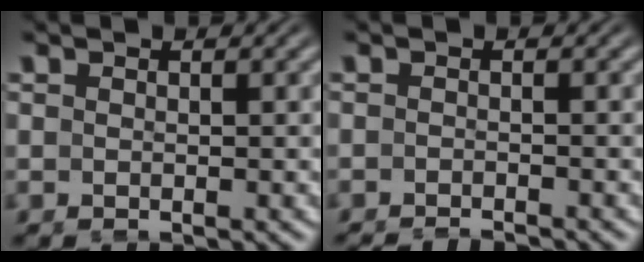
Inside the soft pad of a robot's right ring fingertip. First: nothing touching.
{"total": 2.7, "force": [-2.6, 0.1, 0.3], "torque": [-0.004, -0.007, -0.040]}